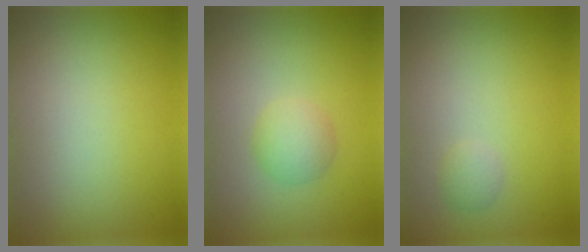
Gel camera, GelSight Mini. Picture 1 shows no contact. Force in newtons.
{"total": 2.1, "press": 2.1, "slide": 0.1}
{"total": 0.9, "press": 0.9, "slide": 0.0}